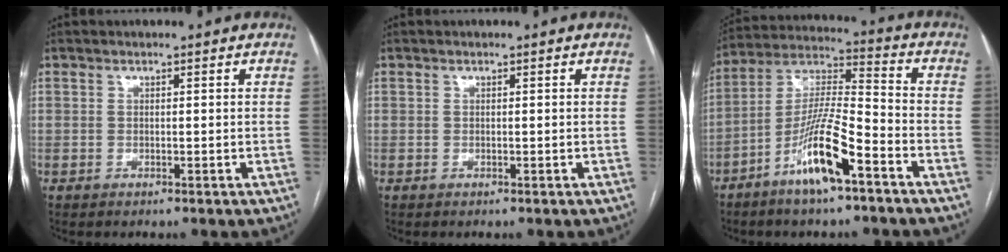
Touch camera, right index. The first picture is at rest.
{"total": 0.0}
{"total": 12.8, "force": [-6.8, 1.5, 10.8], "torque": [-0.214, -0.005, -0.130]}